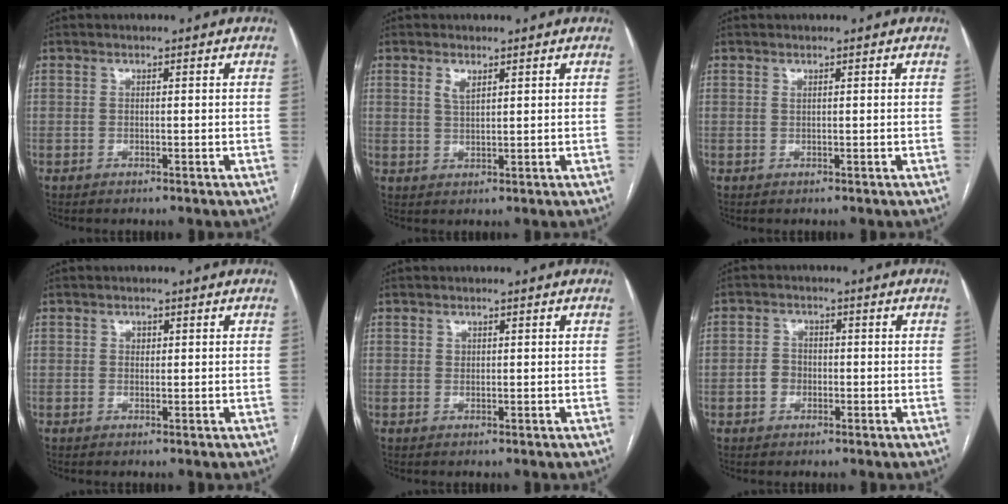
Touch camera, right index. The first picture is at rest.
{"total": 2.2, "force": [1.2, 0.8, 1.6], "torque": [-0.034, 0.001, 0.028]}
{"total": 0.0}
{"total": 0.7, "force": [0.2, 0.6, 0.4], "torque": [-0.003, 0.002, 0.002]}
{"total": 0.6, "force": [0.3, 0.5, 0.2], "torque": [0.002, 0.000, 0.003]}
{"total": 2.8, "force": [-0.7, 2.4, 1.3], "torque": [-0.021, 0.011, -0.012]}